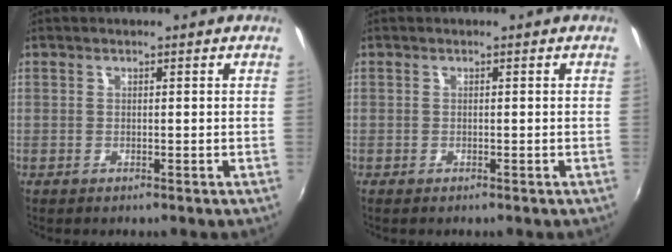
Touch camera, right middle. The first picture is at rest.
{"total": 0.0}